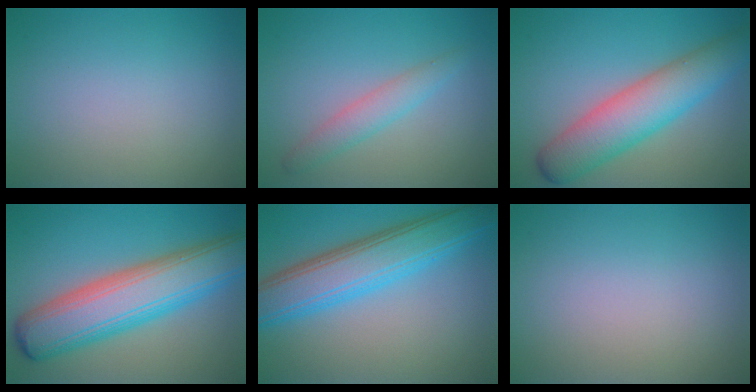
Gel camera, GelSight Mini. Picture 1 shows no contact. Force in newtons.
{"total": 2.3, "press": 2.3, "slide": 0.0}
{"total": 7.0, "press": 6.9, "slide": 0.2}
{"total": 9.6, "press": 9.6, "slide": 0.3}
{"total": 7.5, "press": 7.5, "slide": 0.3}
{"total": 0.0}